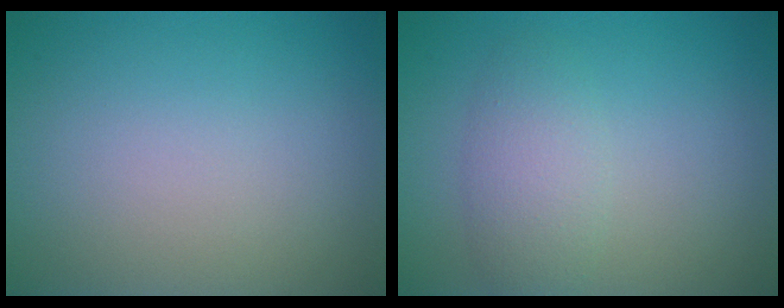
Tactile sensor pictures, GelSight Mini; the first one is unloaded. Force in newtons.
{"total": 3.0, "press": 3.0, "slide": 0.1}